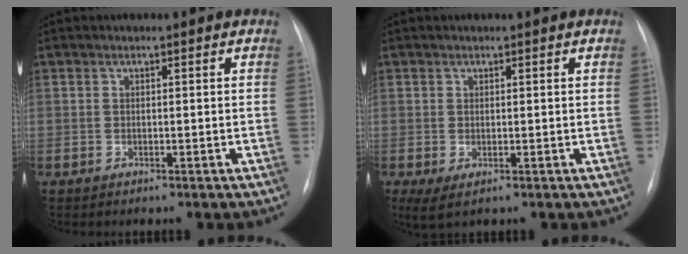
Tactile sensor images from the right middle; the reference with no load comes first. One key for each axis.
{"total": 2.4, "fx": -0.4, "fy": 1.0, "fz": 2.1, "tx": -0.035, "ty": -0.009, "tz": 0.004}